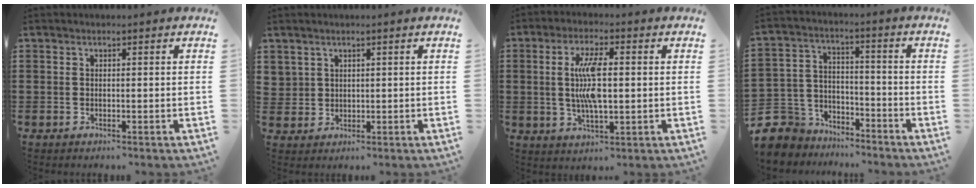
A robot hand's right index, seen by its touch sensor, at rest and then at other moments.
{"total": 2.1, "force": [1.5, 1.5, 0.1], "torque": [-0.010, 0.008, 0.029]}
{"total": 8.3, "force": [0.6, 2.5, 7.9], "torque": [-0.170, 0.000, 0.002]}
{"total": 6.6, "force": [-5.5, 3.7, 0.2], "torque": [-0.050, 0.003, -0.116]}